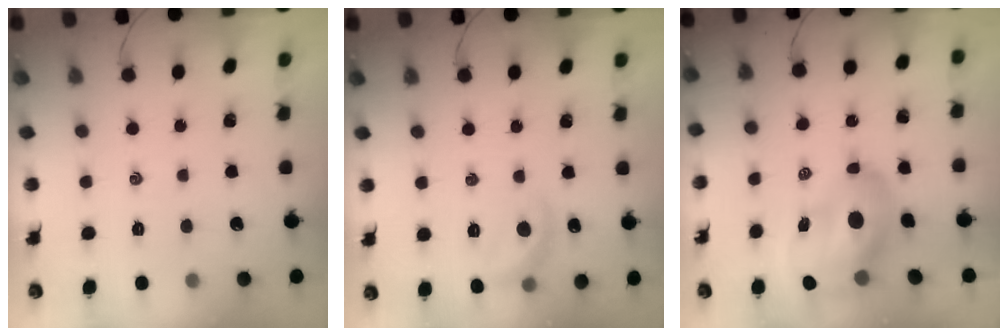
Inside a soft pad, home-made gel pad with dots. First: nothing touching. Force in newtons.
{"total": 9.3, "press": 9.2, "slide": 1.2}
{"total": 10.4, "press": 10.0, "slide": 3.1}